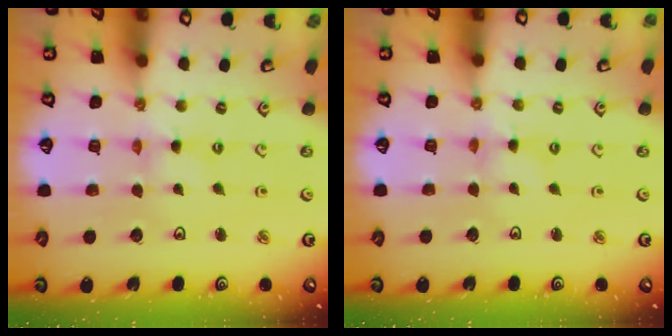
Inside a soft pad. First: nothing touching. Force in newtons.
{"total": 0.0}